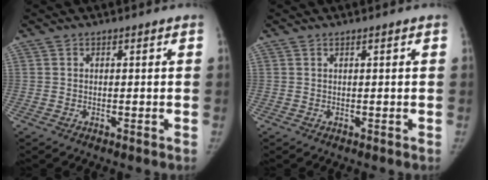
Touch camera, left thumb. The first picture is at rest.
{"total": 0.0}